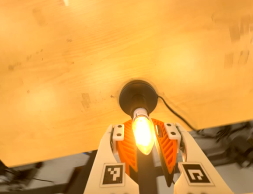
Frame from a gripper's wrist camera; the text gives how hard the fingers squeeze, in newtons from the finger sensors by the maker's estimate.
{"total": 14.3, "left": 14.3, "right": 14.2}